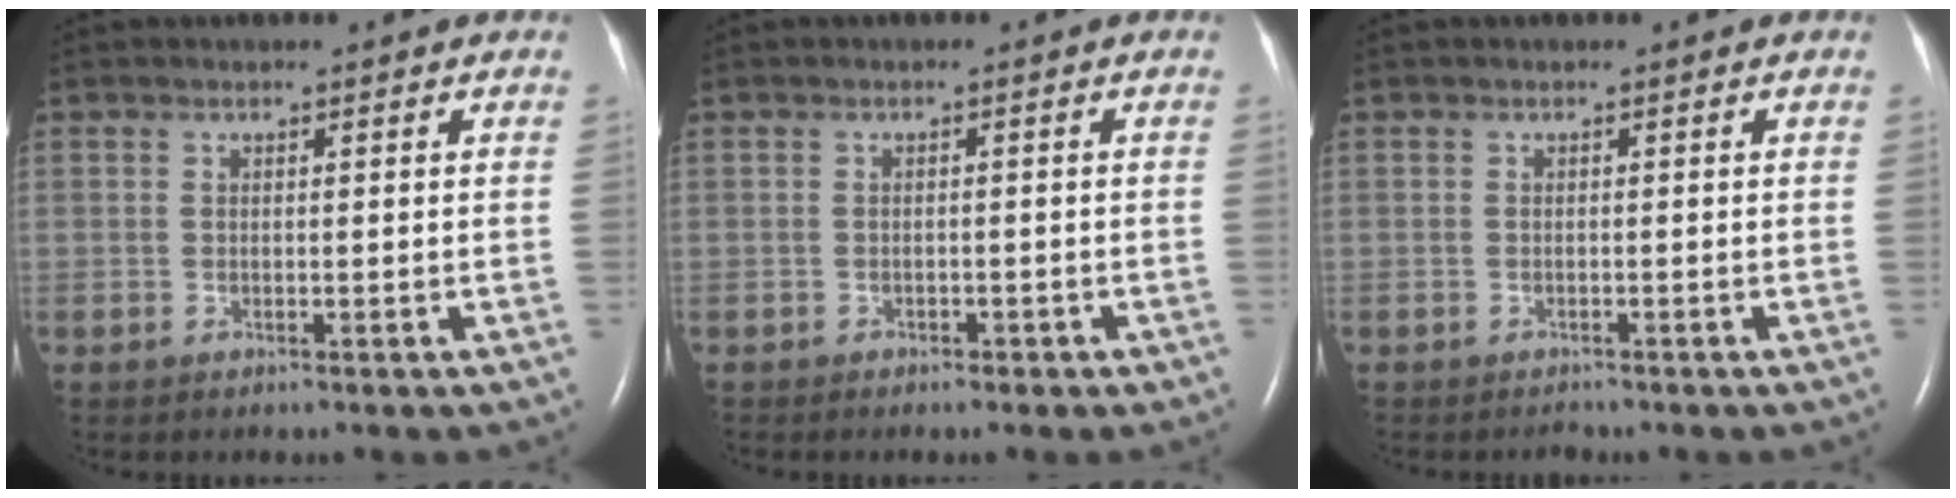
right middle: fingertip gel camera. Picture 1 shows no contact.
{"total": 1.4, "force": [-0.9, 0.8, 0.7], "torque": [-0.019, 0.001, -0.004]}
{"total": 0.5, "force": [-0.5, 0.0, -0.1], "torque": [-0.003, -0.004, -0.009]}